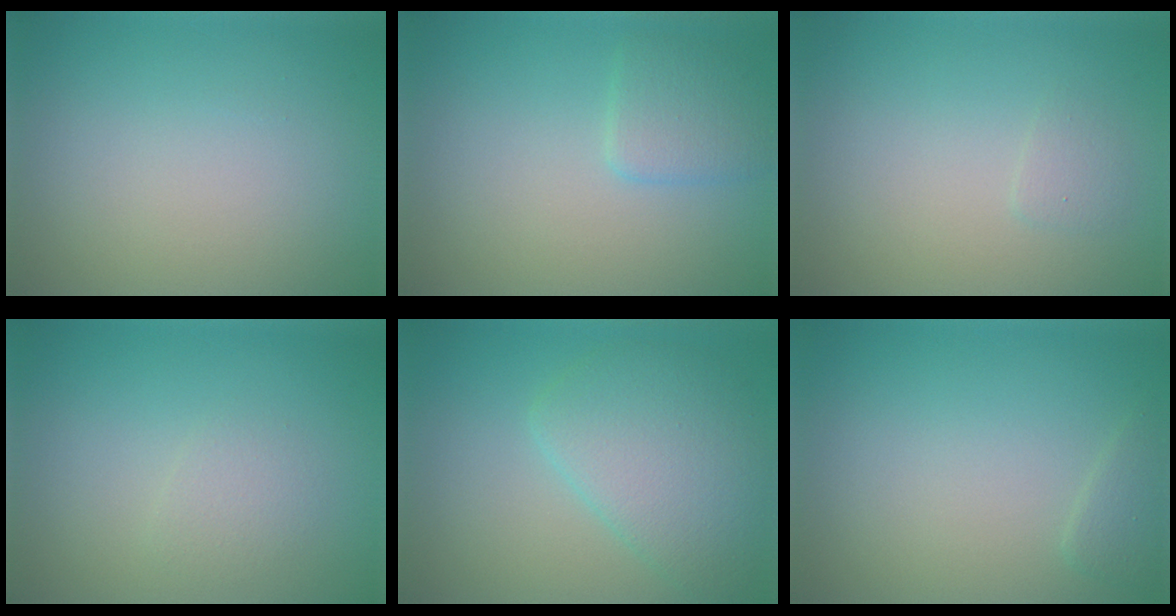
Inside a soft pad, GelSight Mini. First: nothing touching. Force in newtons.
{"total": 2.2, "press": 2.2, "slide": 0.1}
{"total": 0.7, "press": 0.7, "slide": 0.1}
{"total": 1.3, "press": 1.3, "slide": 0.2}
{"total": 5.3, "press": 5.3, "slide": 0.2}
{"total": 1.1, "press": 1.1, "slide": 0.1}